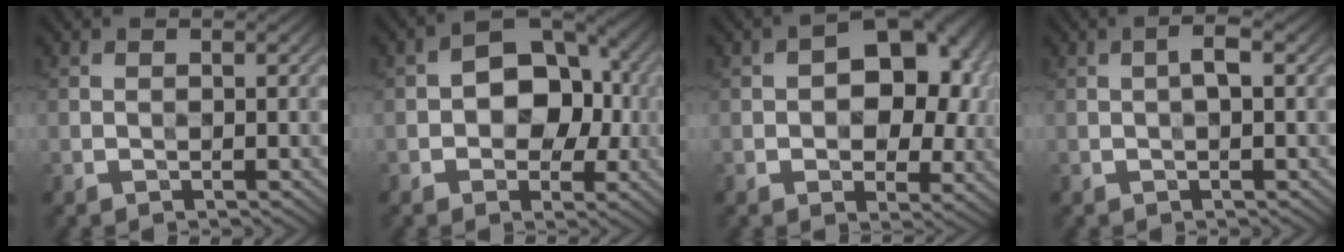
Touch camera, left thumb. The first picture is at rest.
{"total": 8.1, "force": [-0.4, 5.7, 5.7], "torque": [-0.066, 0.008, -0.020]}
{"total": 11.5, "force": [1.1, 7.3, 8.9], "torque": [-0.109, 0.009, 0.011]}
{"total": 1.5, "force": [0.2, 0.4, 1.4], "torque": [-0.027, 0.007, 0.000]}